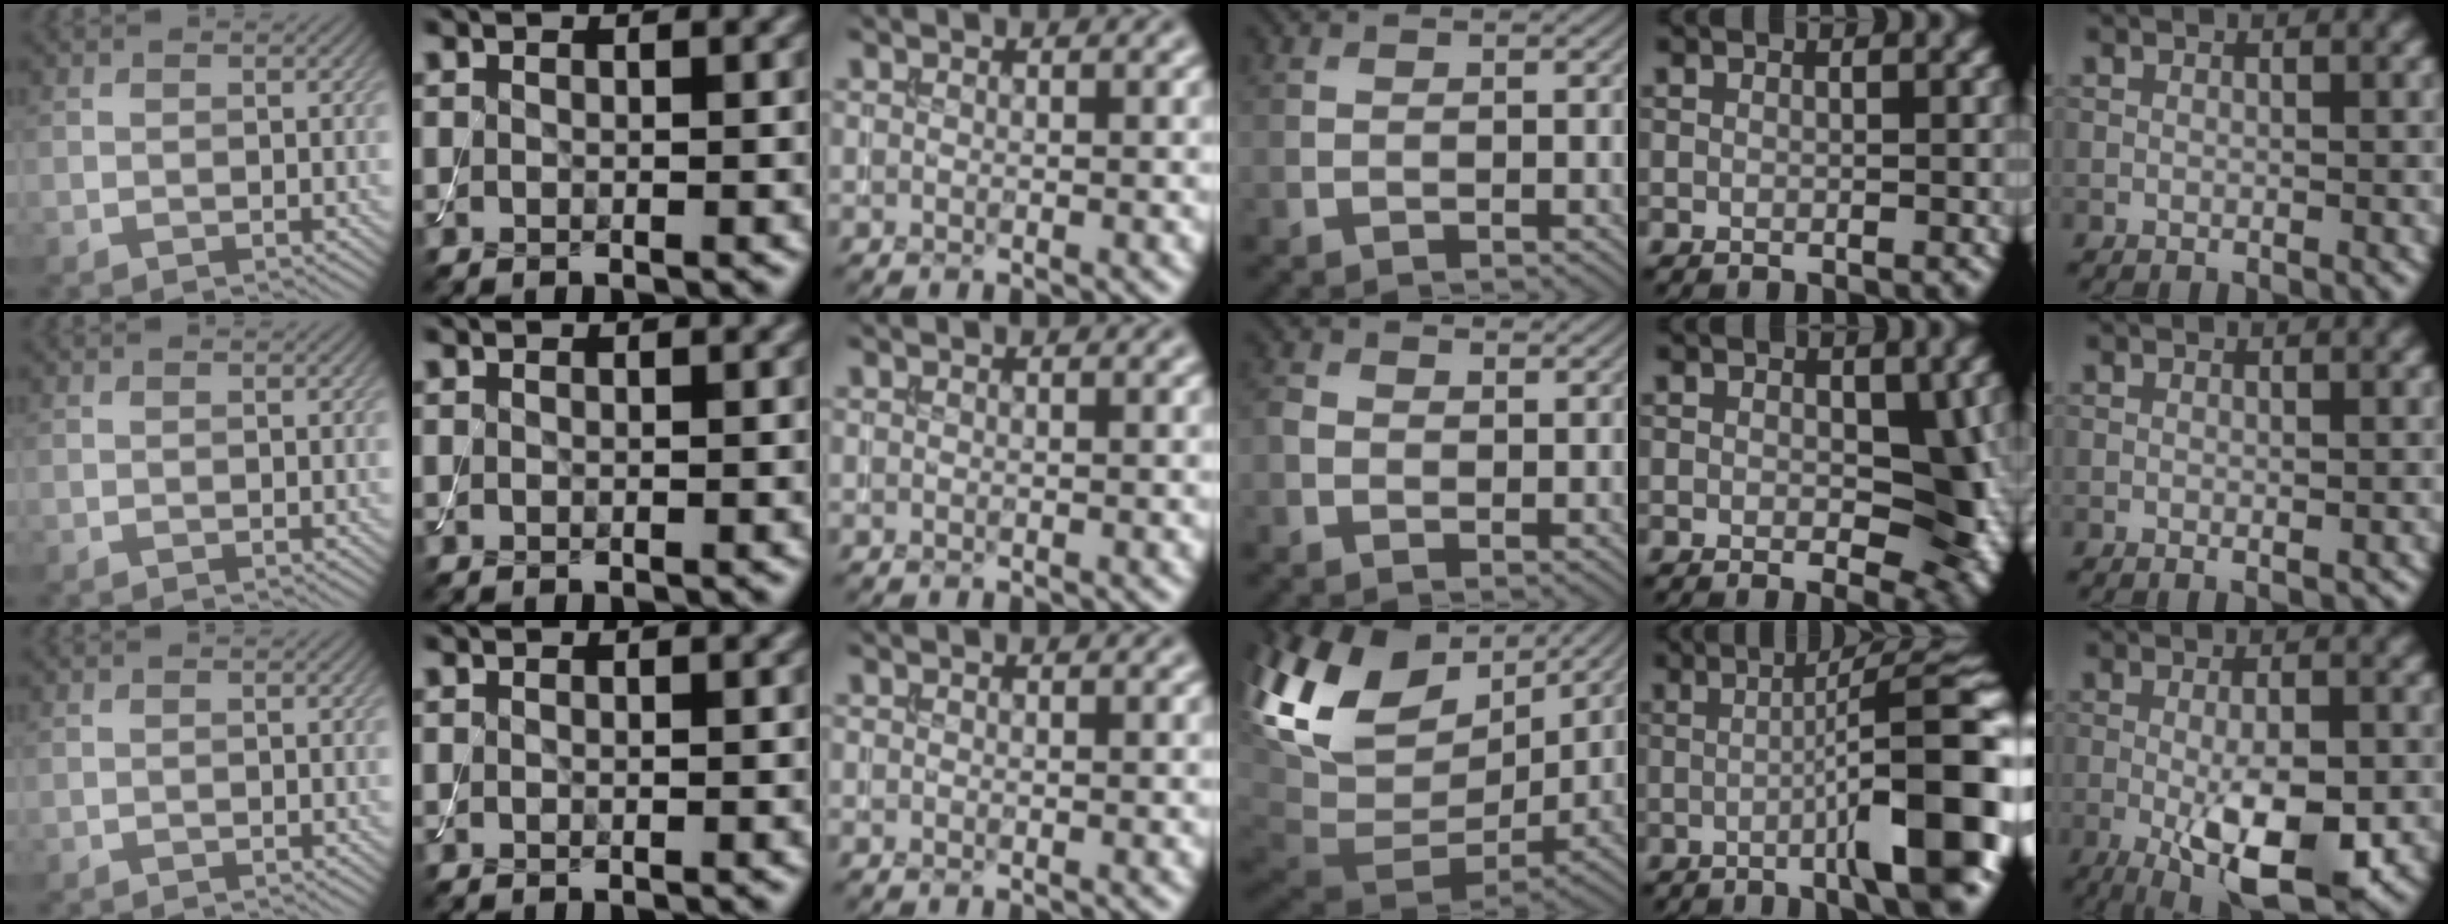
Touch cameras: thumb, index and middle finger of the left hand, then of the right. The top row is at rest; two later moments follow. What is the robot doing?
{"motion": "assemble", "object": "toy tower of hanoi"}